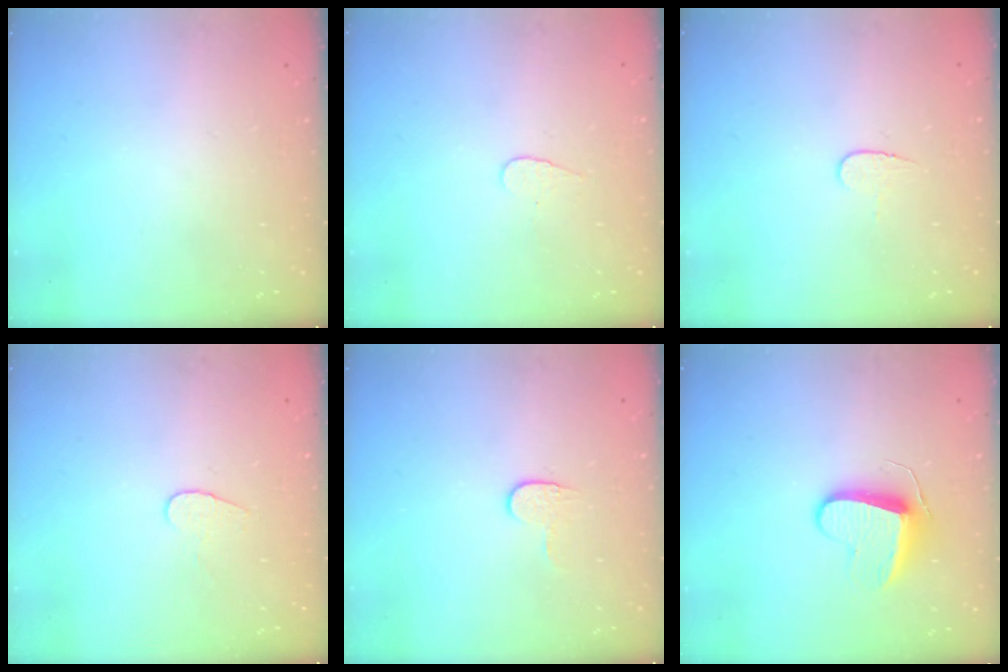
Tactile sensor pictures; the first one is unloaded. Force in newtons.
{"total": 3.7, "press": 3.7, "slide": 0.4}
{"total": 3.8, "press": 3.8, "slide": 0.4}
{"total": 4.7, "press": 4.6, "slide": 0.4}
{"total": 3.8, "press": 3.8, "slide": 0.4}
{"total": 9.1, "press": 9.0, "slide": 0.6}